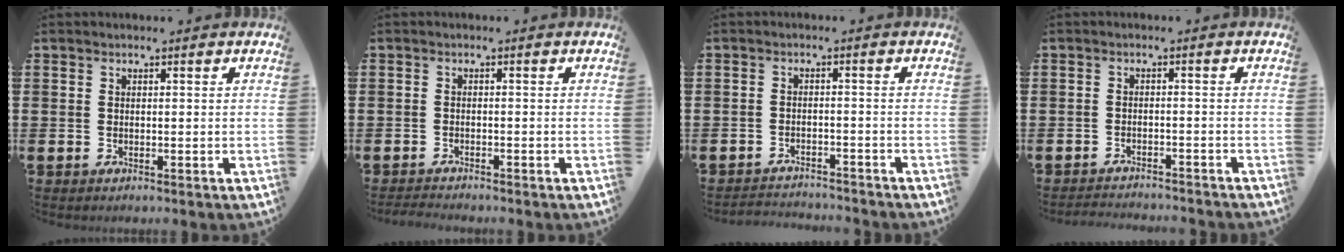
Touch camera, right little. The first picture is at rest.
{"total": 1.1, "force": [-1.1, 0.0, 0.1], "torque": [-0.005, 0.000, -0.022]}
{"total": 2.1, "force": [-2.1, 0.0, -0.2], "torque": [-0.003, 0.002, -0.046]}
{"total": 1.8, "force": [-1.8, -0.1, -0.1], "torque": [-0.003, 0.004, -0.039]}